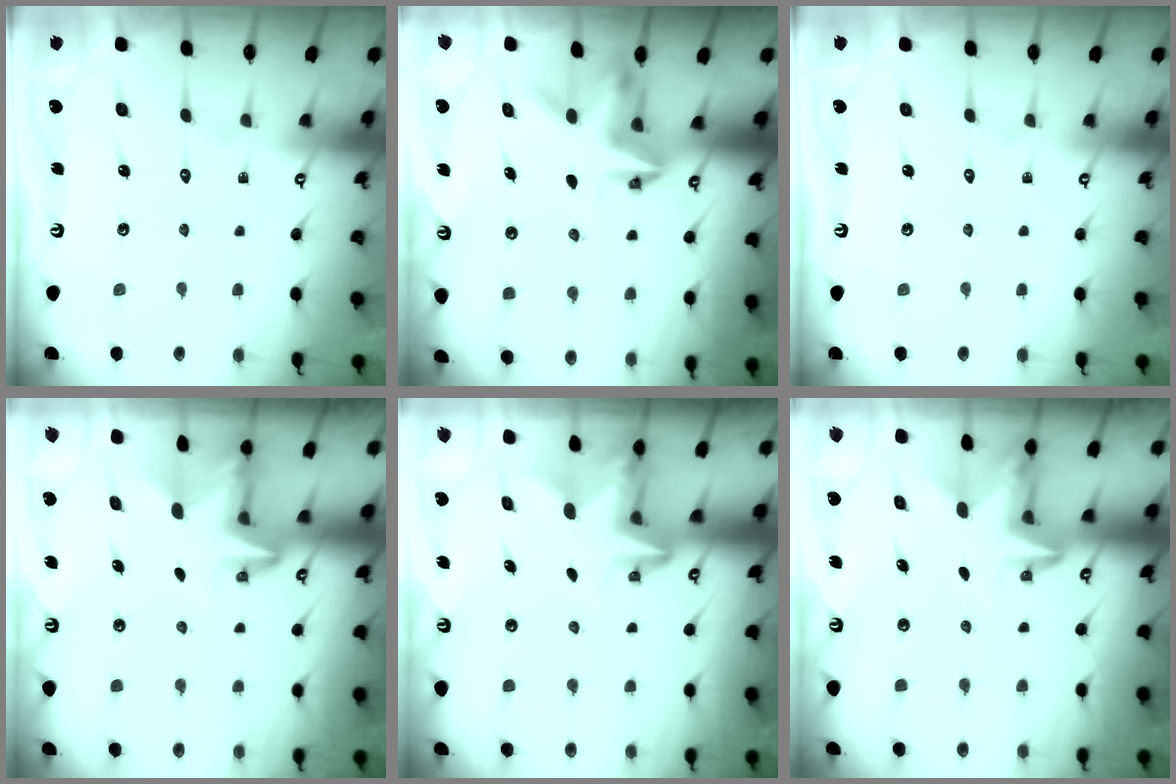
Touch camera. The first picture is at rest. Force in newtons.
{"total": 4.1, "press": 4.1, "slide": 0.2}
{"total": 0.0}
{"total": 3.0, "press": 3.0, "slide": 0.1}
{"total": 2.7, "press": 2.6, "slide": 0.5}
{"total": 3.1, "press": 3.0, "slide": 0.7}